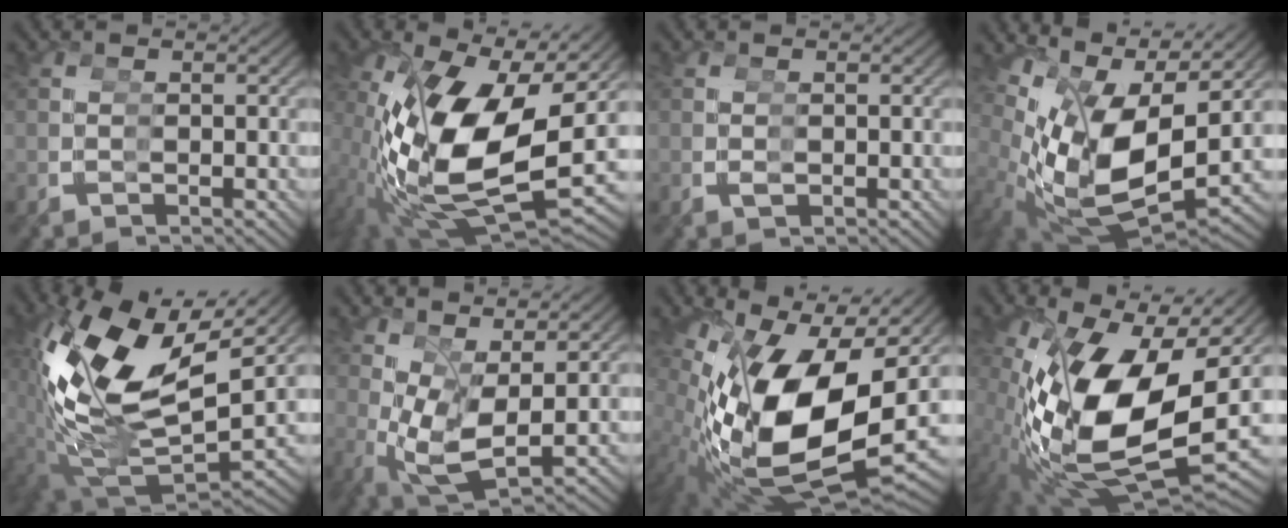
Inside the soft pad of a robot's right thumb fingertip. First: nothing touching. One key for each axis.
{"total": 17.6, "fx": -2.7, "fy": 10.2, "fz": 14.1, "tx": -0.294, "ty": -0.060, "tz": -0.008}
{"total": 0.6, "fx": 0.0, "fy": 0.4, "fz": 0.4, "tx": -0.009, "ty": -0.003, "tz": 0.004}
{"total": 13.1, "fx": 0.9, "fy": 8.4, "fz": 10.1, "tx": -0.231, "ty": -0.054, "tz": 0.042}
{"total": 16.7, "fx": 0.0, "fy": 10.8, "fz": 12.8, "tx": -0.275, "ty": -0.052, "tz": 0.020}
{"total": 7.9, "fx": -0.4, "fy": 5.3, "fz": 5.8, "tx": -0.133, "ty": -0.048, "tz": 0.018}
{"total": 20.8, "fx": -0.4, "fy": 13.1, "fz": 16.2, "tx": -0.340, "ty": -0.065, "tz": 0.030}
{"total": 19.8, "fx": -2.2, "fy": 12.0, "fz": 15.6, "tx": -0.324, "ty": -0.066, "tz": 0.003}